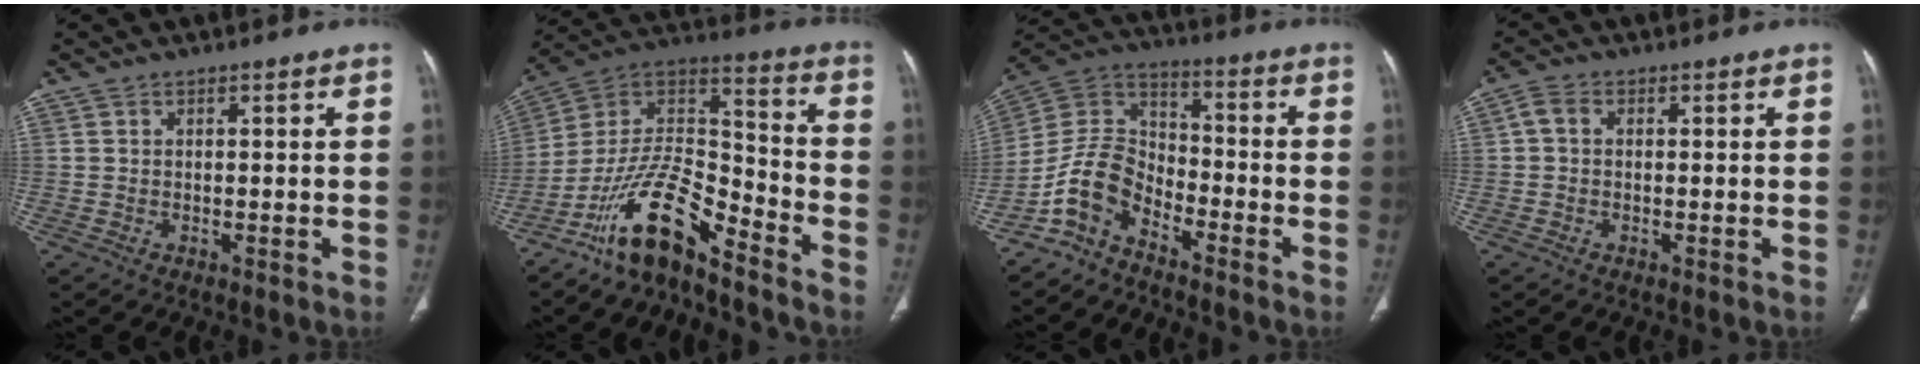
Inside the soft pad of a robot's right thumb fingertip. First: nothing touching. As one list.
[{"total": 15.6, "force": [-11.4, 4.9, 9.5], "torque": [-0.161, 0.100, -0.213]}, {"total": 9.7, "force": [-6.6, 5.5, 4.6], "torque": [-0.082, 0.072, -0.147]}, {"total": 2.4, "force": [0.1, 1.8, 1.7], "torque": [-0.033, 0.007, -0.003]}]